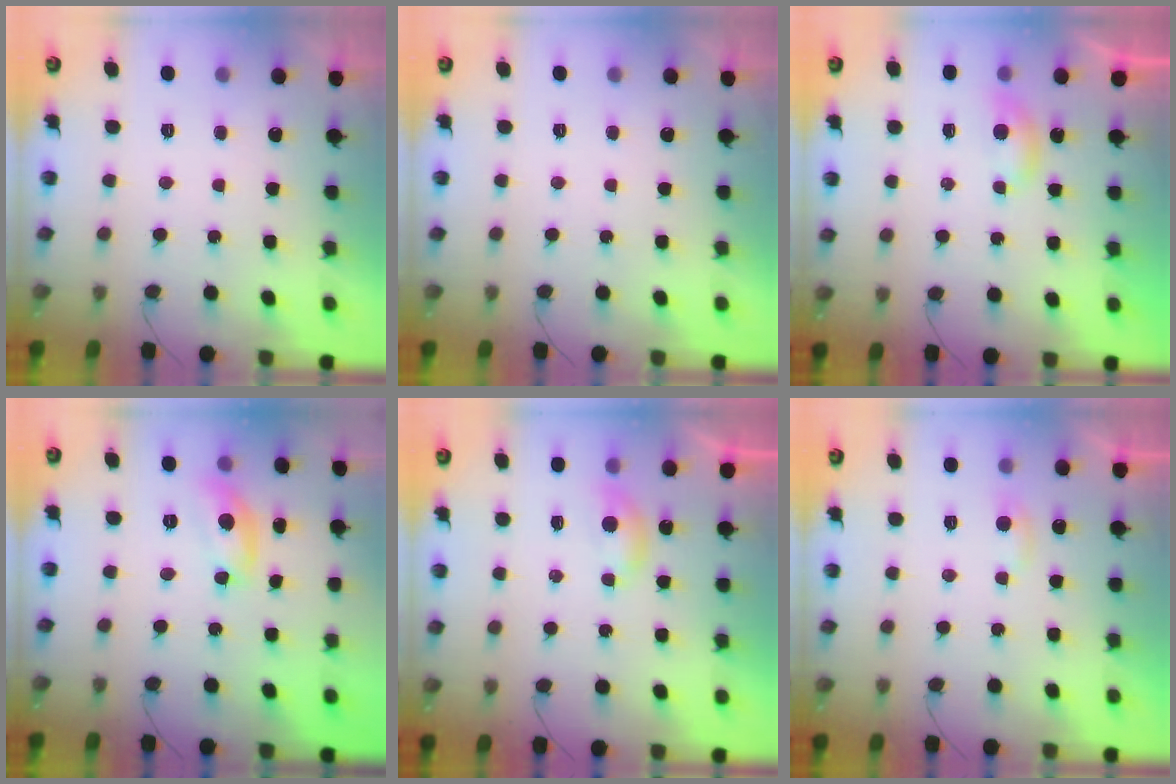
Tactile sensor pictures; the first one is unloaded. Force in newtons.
{"total": 0.0}
{"total": 3.5, "press": 3.5, "slide": 0.4}
{"total": 11.1, "press": 11.1, "slide": 0.5}
{"total": 4.2, "press": 4.1, "slide": 0.6}
{"total": 2.8, "press": 2.8, "slide": 0.4}